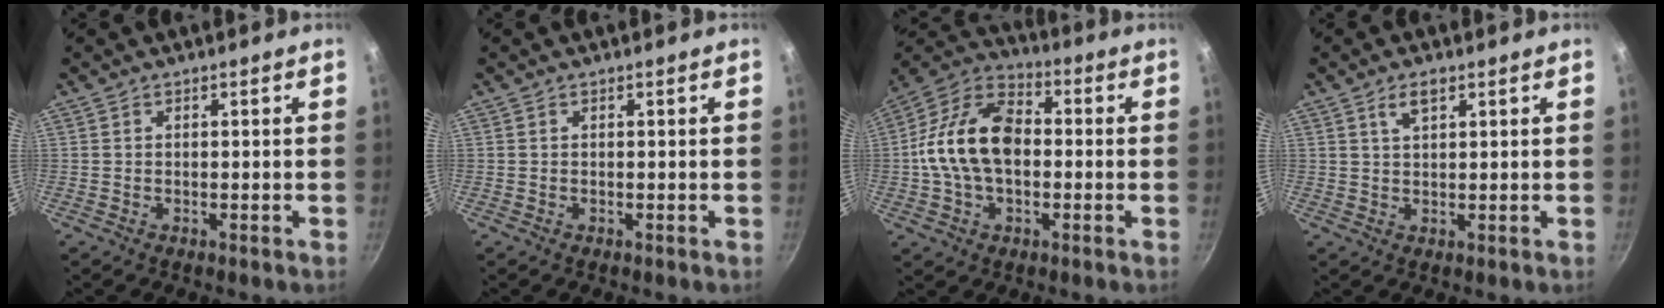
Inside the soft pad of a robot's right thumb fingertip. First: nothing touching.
{"total": 0.0}
{"total": 16.5, "force": [-0.5, 10.7, 12.5], "torque": [-0.202, 0.036, -0.026]}
{"total": 3.4, "force": [1.9, 1.5, 2.4], "torque": [-0.039, -0.005, 0.035]}